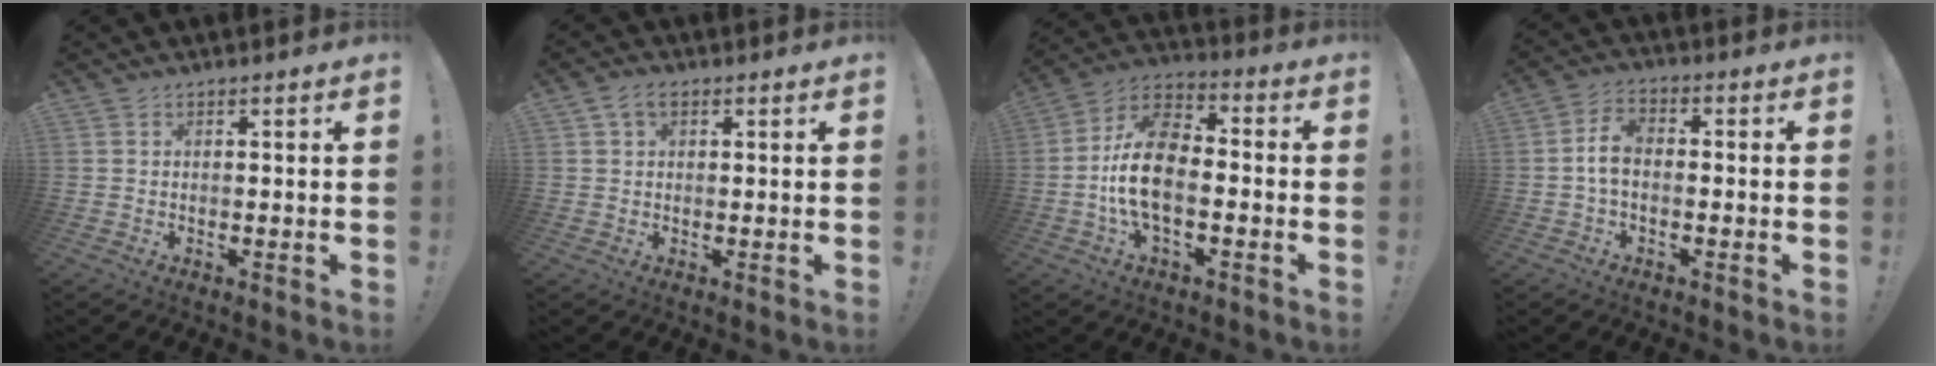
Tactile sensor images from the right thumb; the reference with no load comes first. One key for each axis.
{"total": 3.5, "fx": 1.4, "fy": 2.3, "fz": 2.3, "tx": -0.040, "ty": 0.005, "tz": 0.027}
{"total": 14.7, "fx": -3.3, "fy": 8.3, "fz": 11.6, "tx": -0.228, "ty": 0.019, "tz": -0.057}
{"total": 6.1, "fx": -0.6, "fy": 3.6, "fz": 4.9, "tx": -0.095, "ty": 0.005, "tz": -0.008}